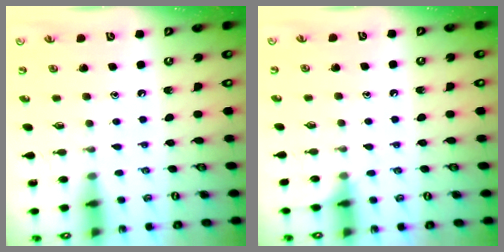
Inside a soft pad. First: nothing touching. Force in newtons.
{"total": 4.7, "press": 4.7, "slide": 0.6}